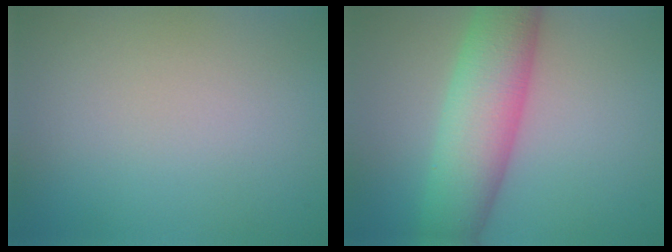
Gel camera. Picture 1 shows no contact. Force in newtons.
{"total": 7.9, "press": 7.9, "slide": 0.2}